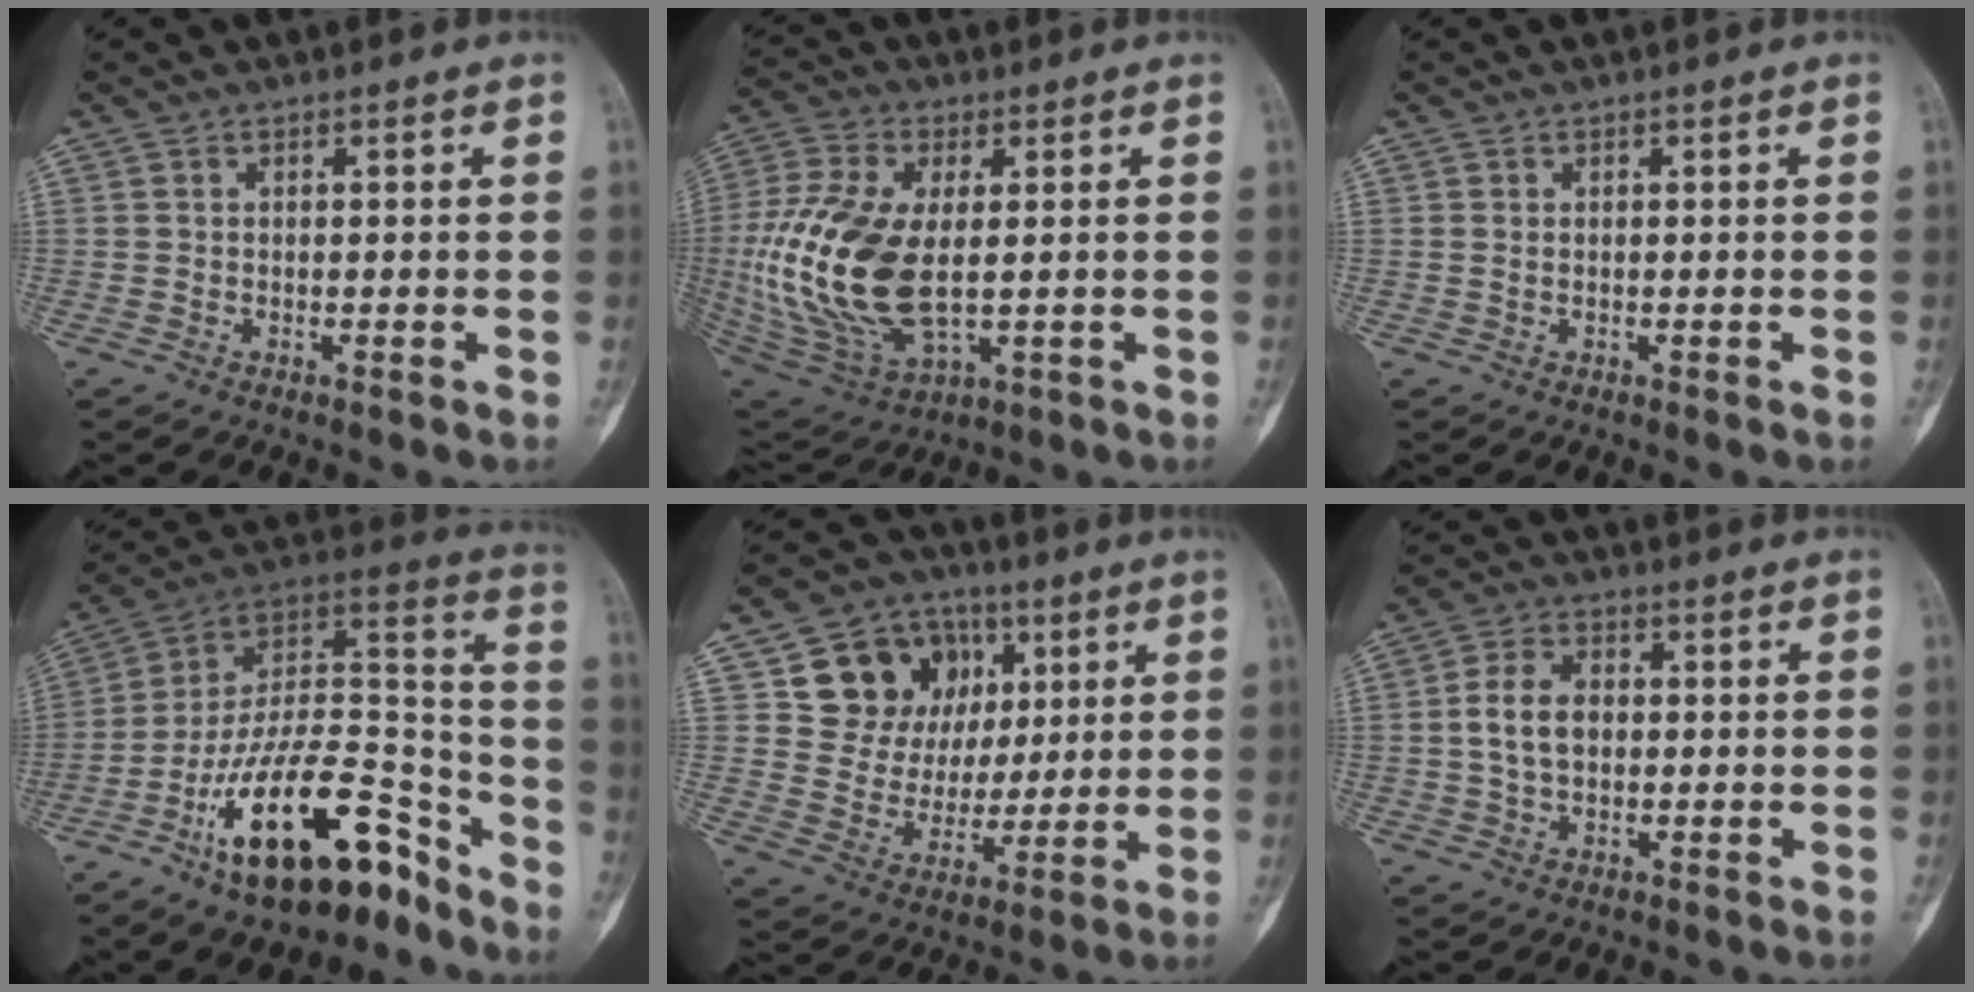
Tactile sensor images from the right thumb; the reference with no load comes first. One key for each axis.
{"total": 20.3, "fx": -0.1, "fy": 10.7, "fz": 17.2, "tx": -0.381, "ty": -0.012, "tz": 0.011}
{"total": 0.0}
{"total": 25.1, "fx": -15.6, "fy": 9.9, "fz": 17.0, "tx": -0.280, "ty": 0.098, "tz": -0.266}
{"total": 16.1, "fx": 6.0, "fy": 13.3, "fz": 6.8, "tx": -0.065, "ty": 0.001, "tz": 0.110}
{"total": 6.7, "fx": 0.1, "fy": 4.5, "fz": 4.9, "tx": -0.085, "ty": 0.012, "tz": -0.001}